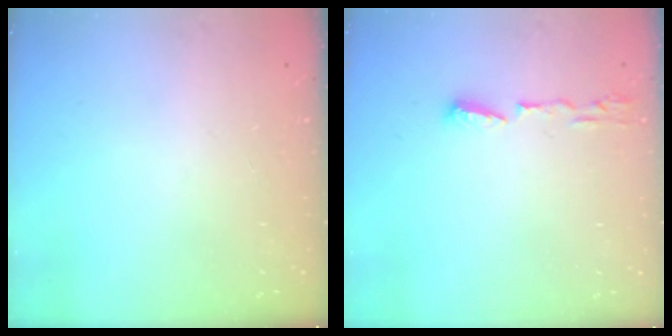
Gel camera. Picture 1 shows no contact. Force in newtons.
{"total": 6.0, "press": 5.8, "slide": 1.2}